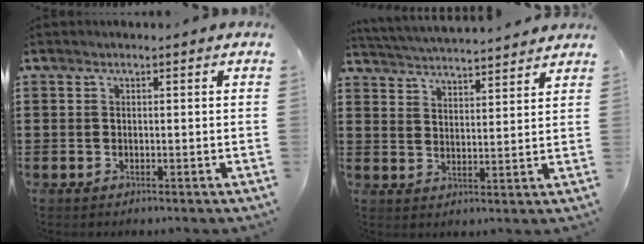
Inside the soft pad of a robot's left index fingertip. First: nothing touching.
{"total": 3.7, "force": [3.7, -0.3, 0.2], "torque": [-0.021, -0.025, 0.063]}